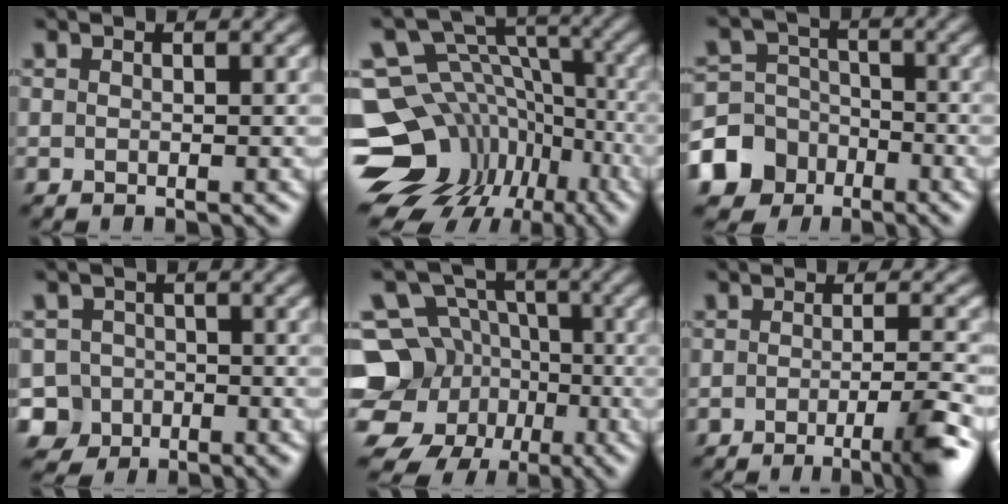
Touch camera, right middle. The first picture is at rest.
{"total": 14.8, "force": [-6.2, 11.8, 6.3], "torque": [-0.125, 0.005, -0.084]}
{"total": 9.1, "force": [-5.2, 7.4, 1.5], "torque": [-0.036, -0.019, -0.119]}
{"total": 5.8, "force": [-3.5, 4.7, 0.8], "torque": [0.011, -0.010, -0.068]}
{"total": 12.6, "force": [-4.3, 11.2, 3.7], "torque": [-0.074, -0.007, -0.096]}
{"total": 5.1, "force": [-2.5, 1.0, 4.3], "torque": [-0.058, -0.006, -0.041]}